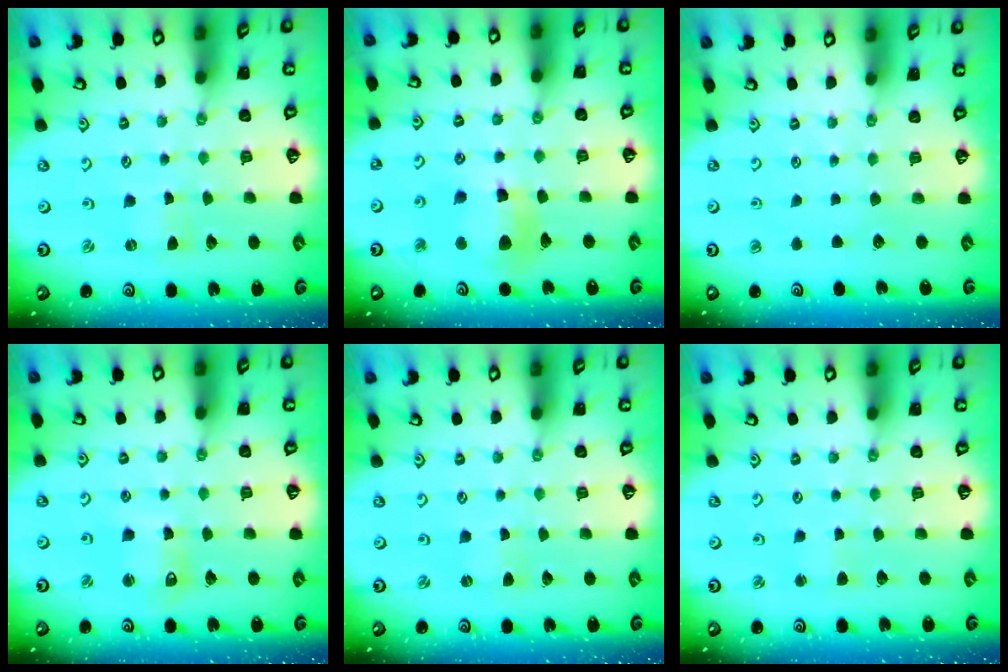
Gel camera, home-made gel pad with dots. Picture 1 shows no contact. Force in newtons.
{"total": 10.6, "press": 10.5, "slide": 1.3}
{"total": 0.0}
{"total": 6.5, "press": 6.4, "slide": 1.2}
{"total": 1.2, "press": 1.2, "slide": 0.4}
{"total": 1.2, "press": 1.2, "slide": 0.2}